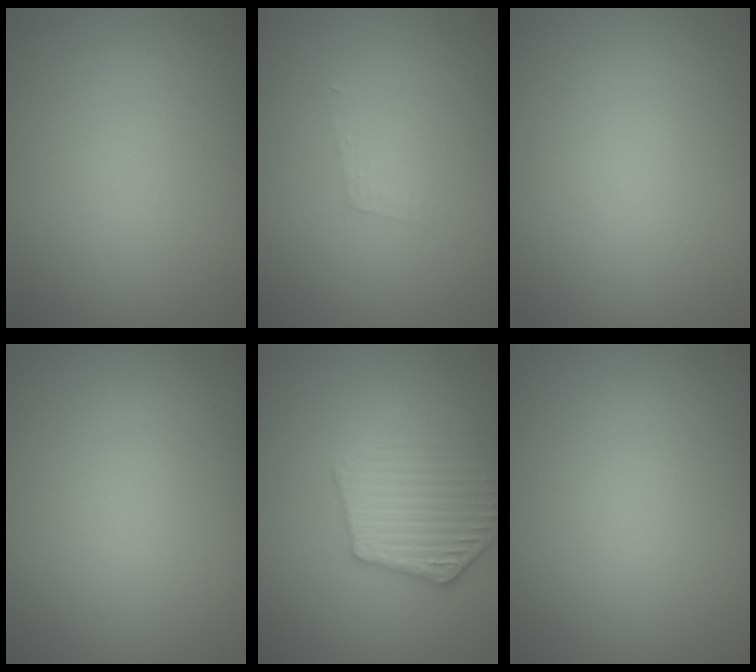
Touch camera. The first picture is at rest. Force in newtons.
{"total": 0.9, "press": 0.9, "slide": 0.1}
{"total": 0.0}
{"total": 0.0}
{"total": 3.5, "press": 3.4, "slide": 0.8}
{"total": 0.0}